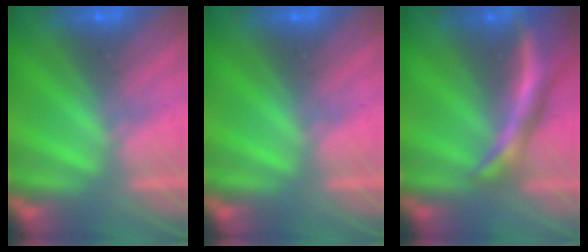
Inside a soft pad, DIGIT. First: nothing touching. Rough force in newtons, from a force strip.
{"total": 0.0}
{"total": 6.9}